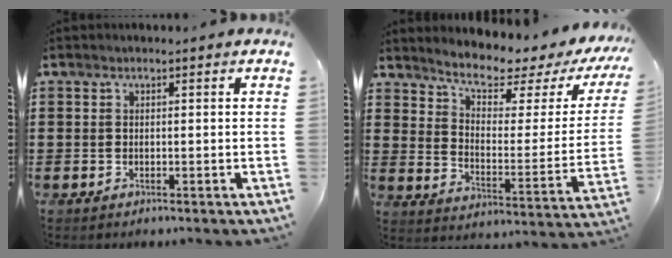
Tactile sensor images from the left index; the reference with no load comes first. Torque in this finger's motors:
{"motor_torque": [1.98, -0.15, 0.92, 0.14]}